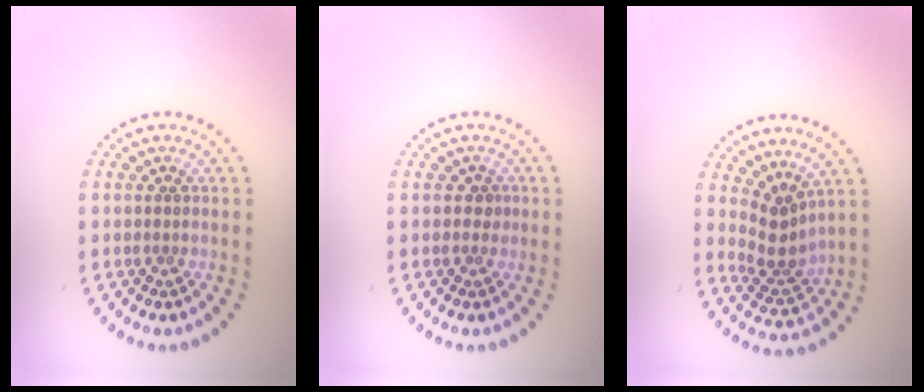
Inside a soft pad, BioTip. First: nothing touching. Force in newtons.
{"total": 0.9, "press": 0.7, "slide": 0.6}
{"total": 2.9, "press": 2.0, "slide": 2.1}